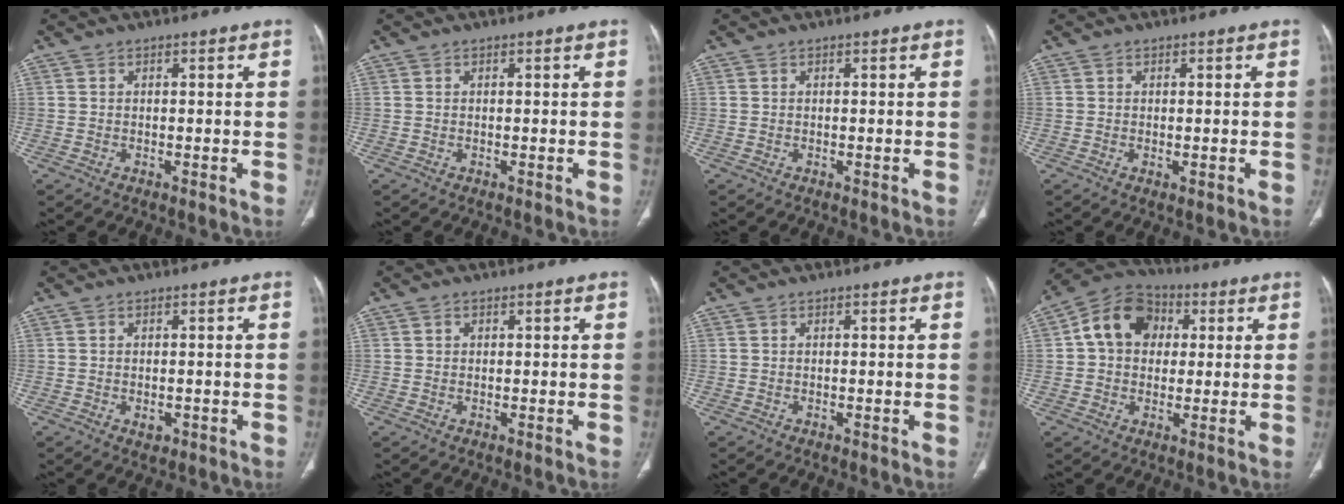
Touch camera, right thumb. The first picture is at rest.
{"total": 0.0}
{"total": 0.0}
{"total": 1.0, "force": [-0.2, 0.4, 0.9], "torque": [-0.014, -0.004, 0.000]}
{"total": 1.6, "force": [-0.5, 1.1, 1.0], "torque": [-0.012, 0.000, -0.002]}
{"total": 0.7, "force": [0.3, 0.6, 0.2], "torque": [0.000, 0.000, 0.005]}
{"total": 0.0}
{"total": 11.9, "force": [2.3, 9.6, 6.8], "torque": [-0.092, 0.018, 0.027]}